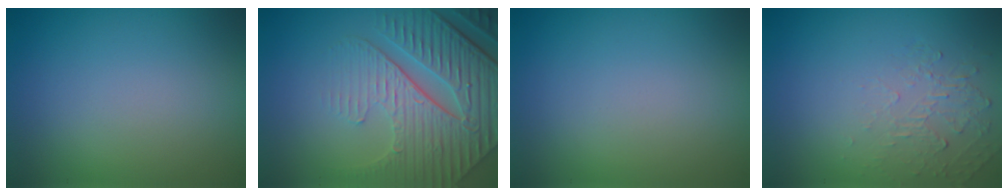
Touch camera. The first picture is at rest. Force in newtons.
{"total": 8.6, "press": 6.2, "slide": 5.9}
{"total": 0.0}
{"total": 1.9, "press": 0.5, "slide": 1.9}